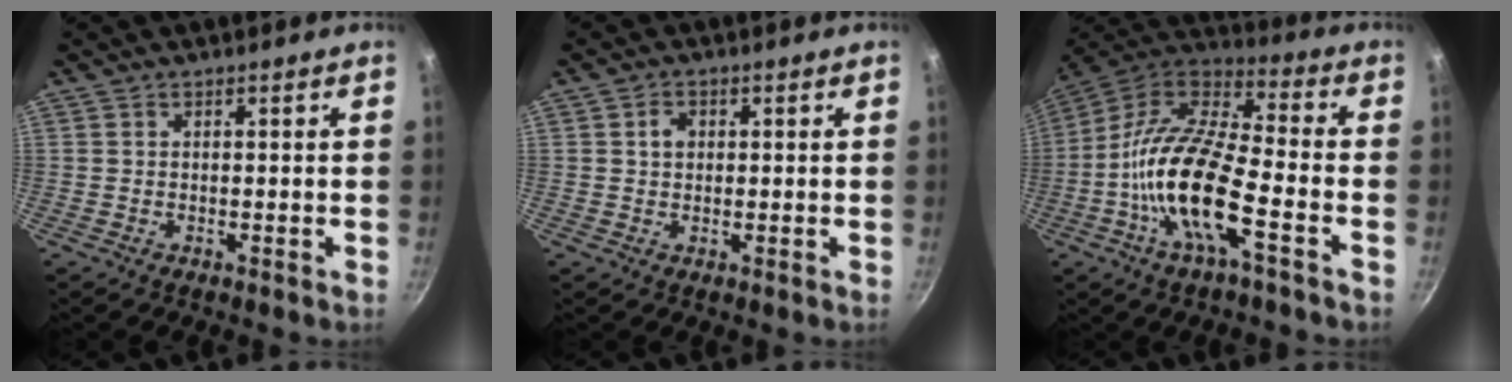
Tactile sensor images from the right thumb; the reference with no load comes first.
{"total": 2.4, "force": [0.6, 1.9, 1.4], "torque": [-0.016, 0.002, 0.010]}
{"total": 18.8, "force": [-5.7, 6.3, 16.8], "torque": [-0.331, 0.041, -0.109]}